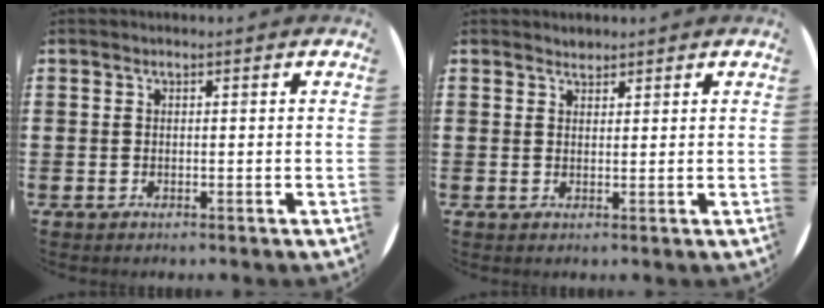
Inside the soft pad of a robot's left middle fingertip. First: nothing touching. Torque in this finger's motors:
{"motor_torque": [0.09, -0.06, -0.04, 0.00]}